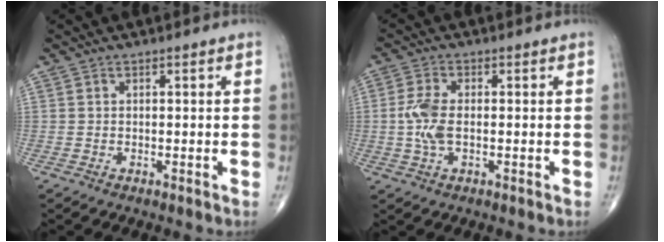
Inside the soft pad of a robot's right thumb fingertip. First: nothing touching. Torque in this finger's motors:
{"motor_torque": [0.92, 1.24, 0.64, -0.17, 0.08]}